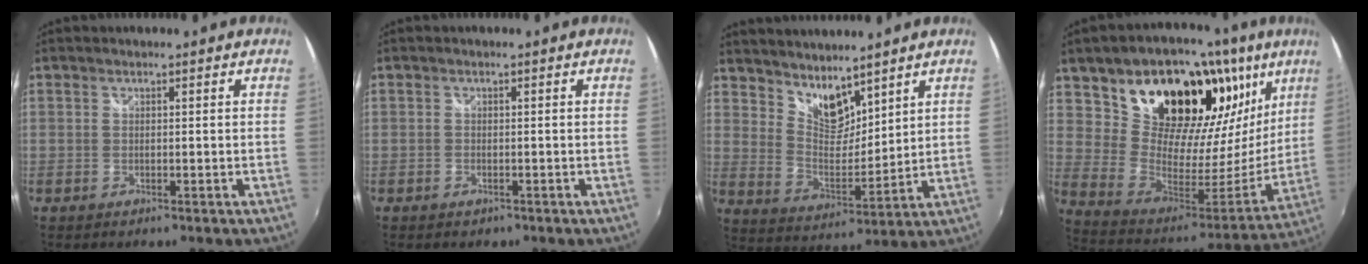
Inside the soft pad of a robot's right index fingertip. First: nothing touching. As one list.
[{"total": 1.5, "force": [-0.9, 1.1, 0.4], "torque": [-0.009, -0.001, -0.012]}, {"total": 9.4, "force": [7.7, 3.7, 3.9], "torque": [-0.060, -0.005, 0.148]}, {"total": 30.7, "force": [17.8, 18.5, 16.9], "torque": [-0.312, 0.014, 0.310]}]